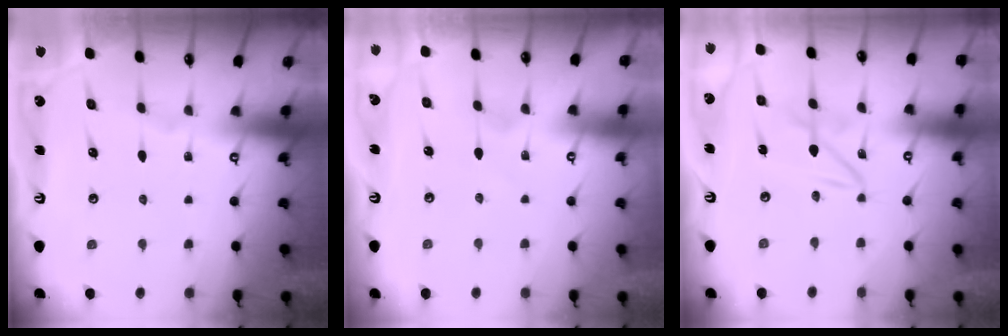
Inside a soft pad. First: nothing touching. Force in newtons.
{"total": 1.7, "press": 1.7, "slide": 0.2}
{"total": 2.5, "press": 2.5, "slide": 0.3}